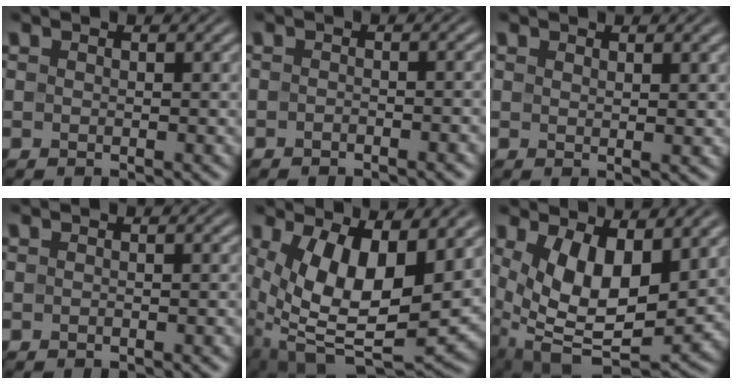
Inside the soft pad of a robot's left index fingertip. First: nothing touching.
{"total": 1.8, "force": [-1.3, 0.4, 1.1], "torque": [-0.013, 0.001, -0.017]}
{"total": 1.0, "force": [0.6, 0.1, 0.9], "torque": [-0.016, -0.003, 0.009]}
{"total": 1.4, "force": [-0.9, 0.2, 1.1], "torque": [-0.011, 0.000, -0.011]}
{"total": 11.9, "force": [2.3, 5.8, 10.2], "torque": [-0.198, -0.027, 0.045]}
{"total": 9.3, "force": [1.9, 4.7, 7.8], "torque": [-0.161, -0.019, 0.035]}